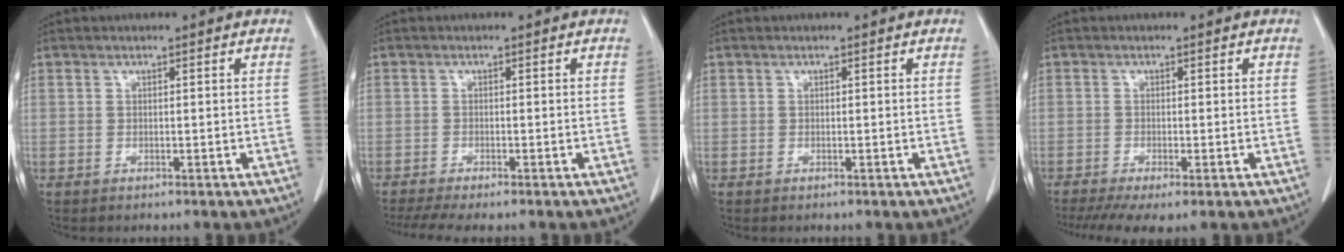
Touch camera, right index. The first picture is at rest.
{"total": 5.5, "force": [-4.5, 0.5, 3.2], "torque": [-0.048, -0.010, -0.073]}
{"total": 0.0}
{"total": 6.1, "force": [-4.0, 1.2, 4.5], "torque": [-0.072, -0.015, -0.066]}